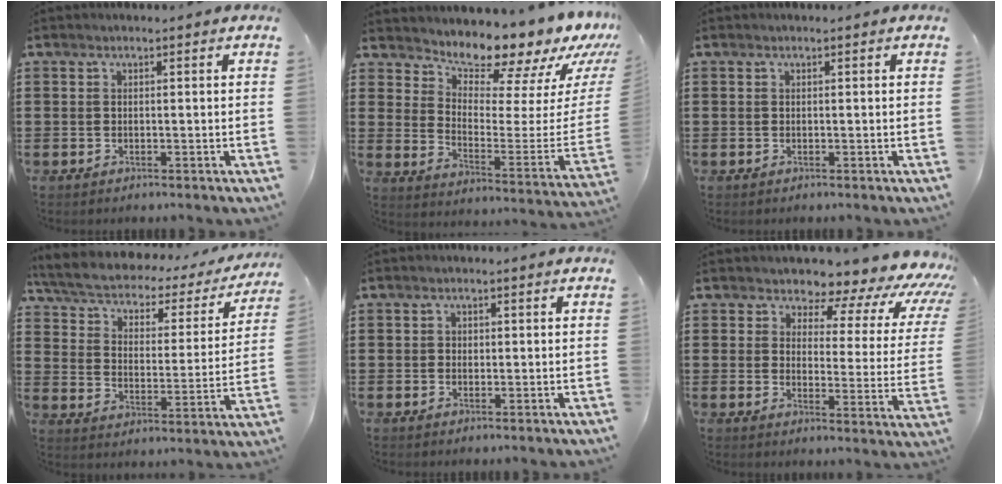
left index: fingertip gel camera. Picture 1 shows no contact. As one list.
[{"total": 10.1, "force": [9.5, 2.4, 2.5], "torque": [-0.052, -0.106, 0.155]}, {"total": 0.0}, {"total": 3.8, "force": [3.1, 1.3, 1.8], "torque": [-0.053, -0.026, 0.046]}, {"total": 0.7, "force": [0.1, 0.6, 0.2], "torque": [-0.005, 0.006, 0.001]}, {"total": 5.7, "force": [4.7, 2.4, 2.1], "torque": [-0.045, -0.039, 0.075]}]